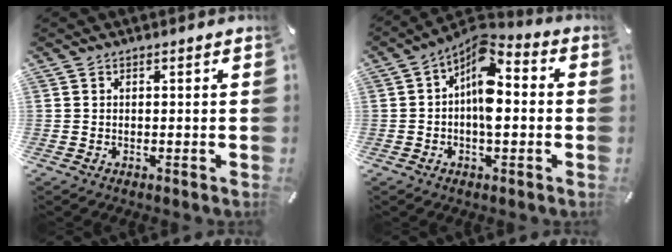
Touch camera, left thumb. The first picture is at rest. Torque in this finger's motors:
{"motor_torque": [2.06, 2.33, 0.90, -0.63, 0.28]}